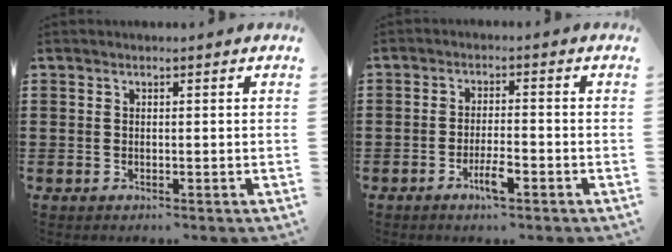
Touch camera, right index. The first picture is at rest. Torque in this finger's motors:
{"motor_torque": [-0.09, -0.02, 0.10, 0.03]}